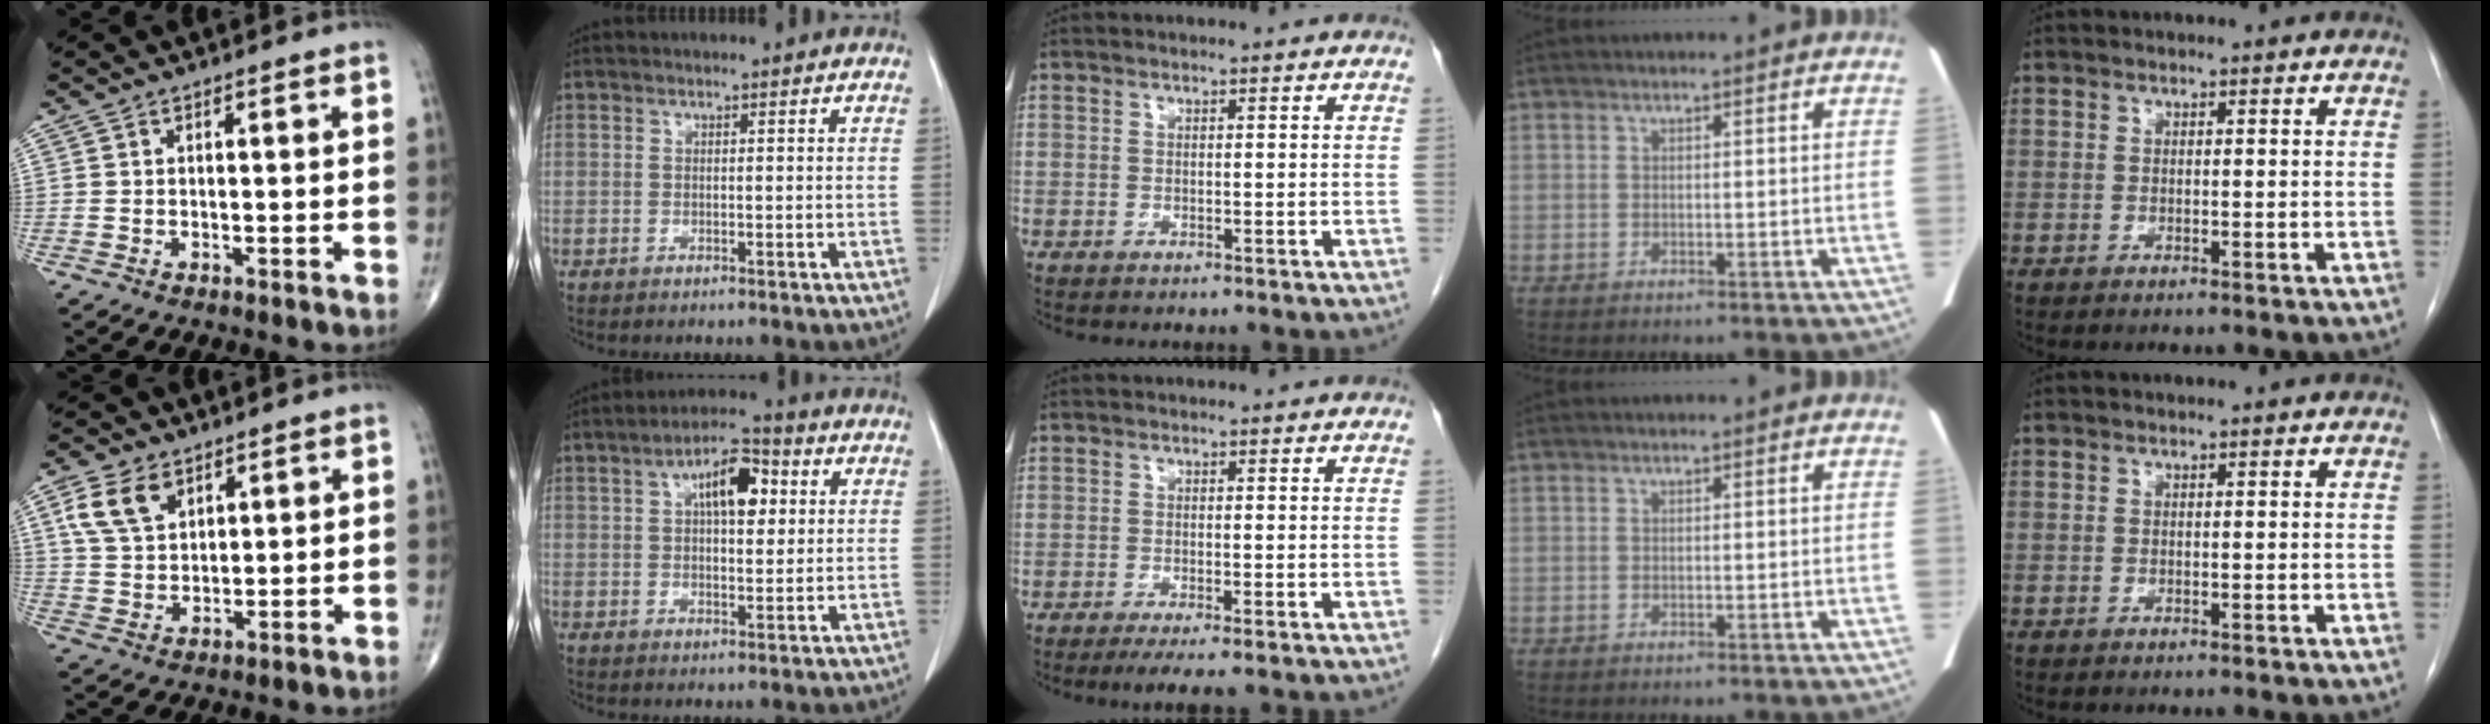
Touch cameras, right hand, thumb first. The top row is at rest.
{"thumb": {"total": 8.3, "force": [4.1, 5.3, 5.0], "torque": [-0.084, -0.009, 0.084]}, "index": {"total": 8.2, "force": [2.5, 3.3, 7.1], "torque": [-0.114, 0.021, 0.036]}, "middle": {"total": 3.3, "force": [-2.3, 0.0, 2.3], "torque": [-0.037, -0.011, -0.037]}}